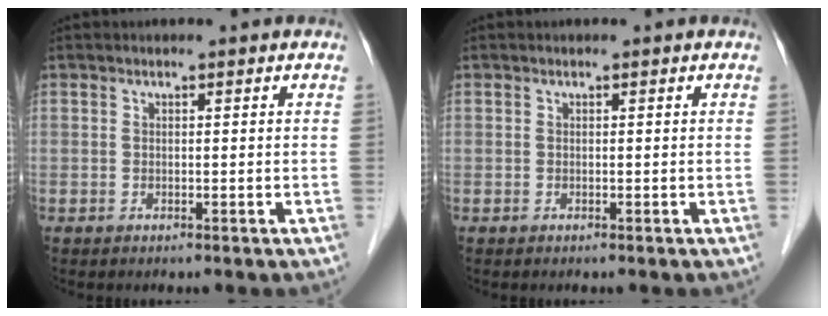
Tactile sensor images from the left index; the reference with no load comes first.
{"total": 0.0}